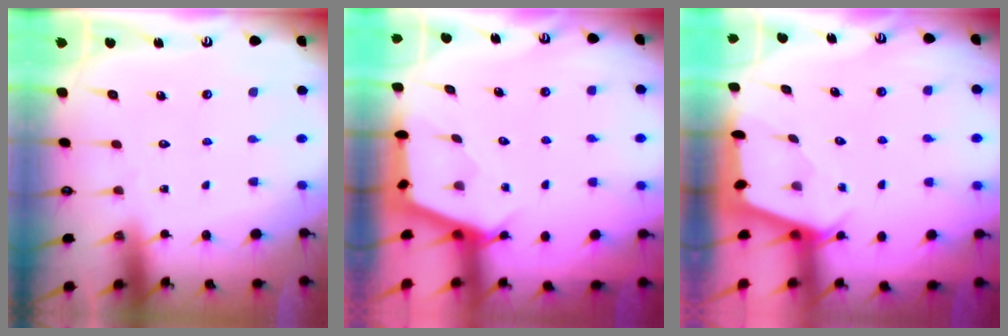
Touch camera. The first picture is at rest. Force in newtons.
{"total": 2.7, "press": 2.7, "slide": 0.4}
{"total": 2.5, "press": 2.5, "slide": 0.3}